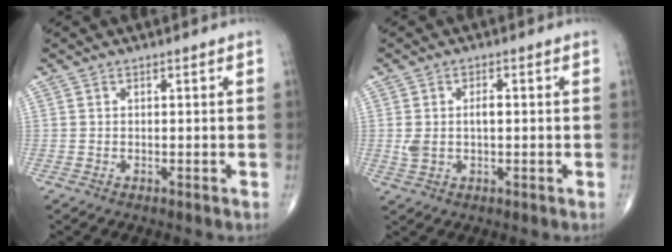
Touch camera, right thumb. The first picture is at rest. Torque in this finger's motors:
{"motor_torque": [0.15, 0.24, 0.23, 0.12, 0.00]}